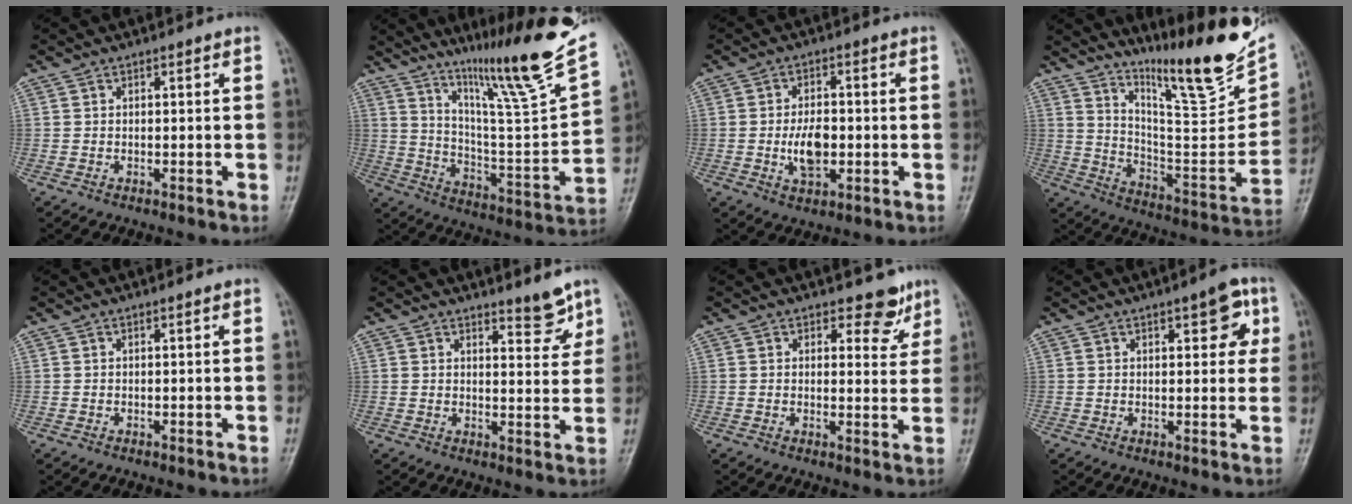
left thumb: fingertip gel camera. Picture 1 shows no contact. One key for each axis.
{"total": 24.0, "fx": 16.3, "fy": 1.6, "fz": 17.5, "tx": -0.242, "ty": -0.078, "tz": 0.271}
{"total": 7.0, "fx": -1.0, "fy": 4.0, "fz": 5.7, "tx": -0.091, "ty": 0.001, "tz": -0.017}
{"total": 22.9, "fx": 17.0, "fy": 3.7, "fz": 15.0, "tx": -0.196, "ty": -0.110, "tz": 0.274}
{"total": 0.0}
{"total": 4.3, "fx": 3.6, "fy": 1.2, "fz": 2.0, "tx": -0.012, "ty": -0.033, "tz": 0.051}
{"total": 4.8, "fx": 3.5, "fy": 2.7, "fz": 1.7, "tx": 0.011, "ty": -0.023, "tz": 0.043}
{"total": 6.6, "fx": 2.8, "fy": 2.9, "fz": 5.3, "tx": -0.038, "ty": -0.004, "tz": 0.027}